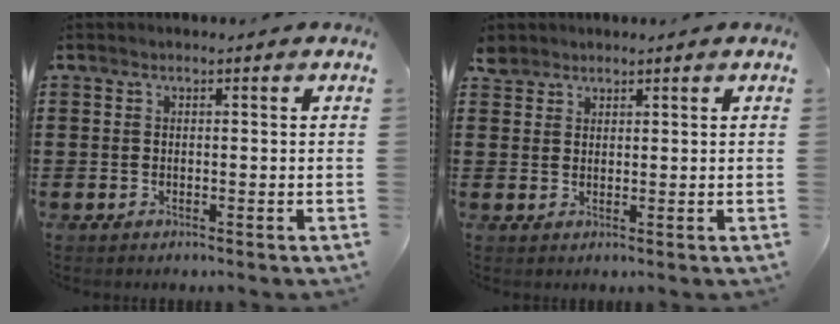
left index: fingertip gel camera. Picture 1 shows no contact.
{"total": 2.3, "force": [1.9, 1.2, 0.2], "torque": [-0.011, 0.006, 0.038]}